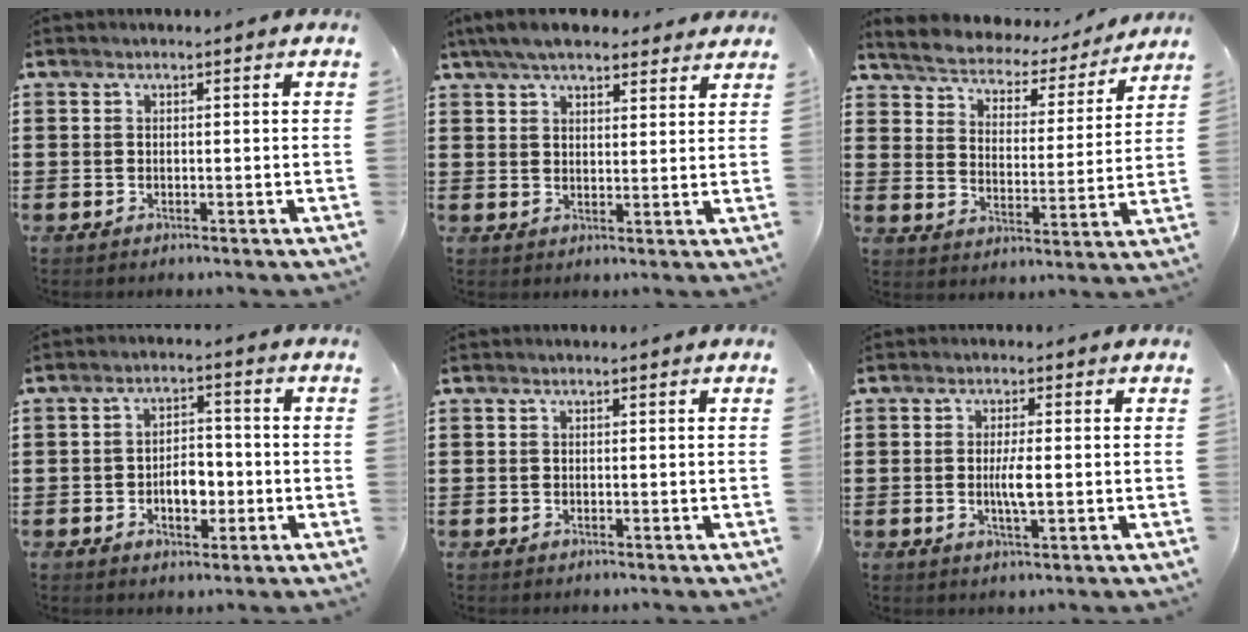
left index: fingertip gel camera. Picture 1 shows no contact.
{"total": 6.0, "force": [5.2, 1.6, 2.5], "torque": [-0.064, -0.005, 0.098]}
{"total": 4.0, "force": [4.0, 0.5, 0.2], "torque": [-0.030, -0.034, 0.060]}
{"total": 5.0, "force": [-1.3, 2.8, 4.0], "torque": [-0.055, 0.002, -0.028]}
{"total": 0.0}
{"total": 3.5, "force": [-0.2, 0.6, 3.4], "torque": [-0.068, -0.005, -0.007]}